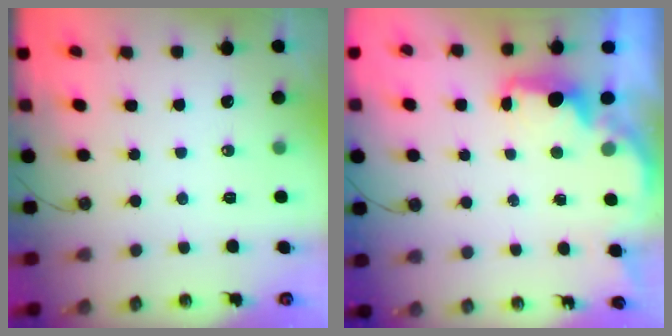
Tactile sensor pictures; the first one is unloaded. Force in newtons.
{"total": 2.5, "press": 2.3, "slide": 0.8}